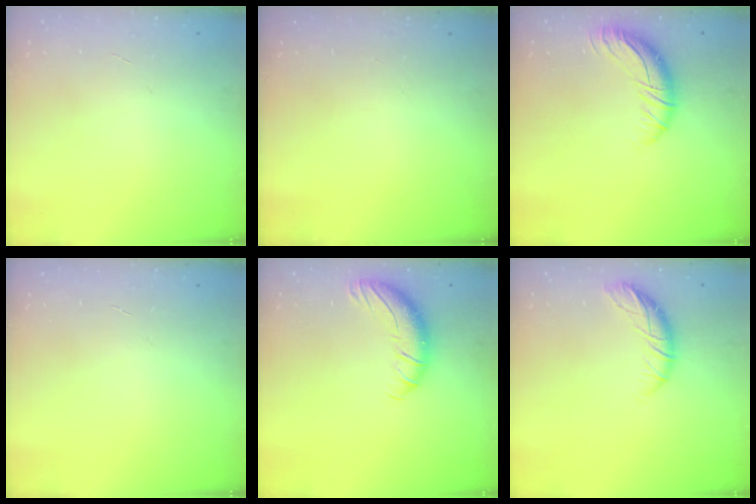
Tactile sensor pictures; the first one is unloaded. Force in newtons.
{"total": 0.0}
{"total": 12.2, "press": 12.1, "slide": 1.2}
{"total": 0.0}
{"total": 10.8, "press": 10.7, "slide": 1.8}
{"total": 9.5, "press": 9.5, "slide": 0.2}